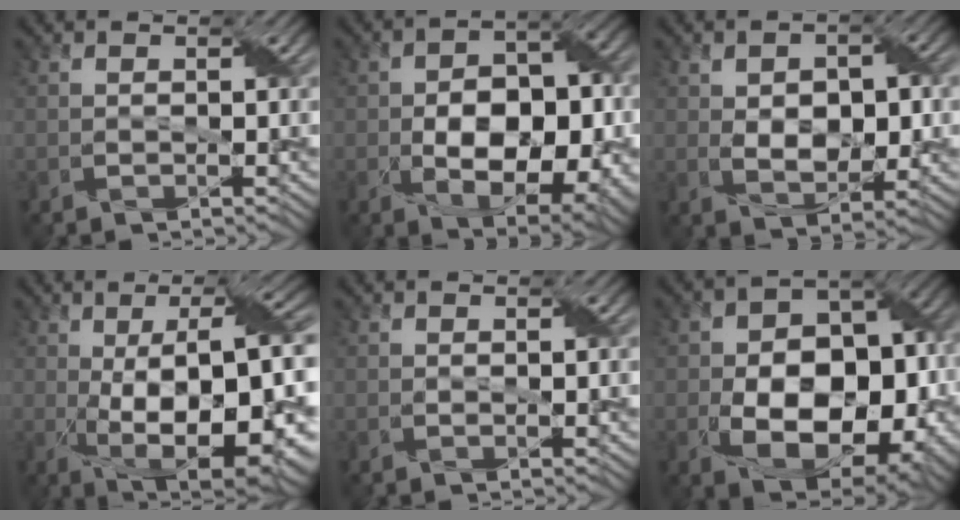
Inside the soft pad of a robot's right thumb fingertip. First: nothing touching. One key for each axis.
{"total": 12.3, "fx": -2.2, "fy": 7.3, "fz": 9.6, "tx": -0.150, "ty": -0.017, "tz": -0.024}
{"total": 6.8, "fx": 0.2, "fy": 4.2, "fz": 5.4, "tx": -0.092, "ty": -0.002, "tz": 0.006}
{"total": 16.6, "fx": -2.3, "fy": 6.0, "fz": 15.4, "tx": -0.234, "ty": -0.005, "tz": -0.020}
{"total": 0.8, "fx": 0.3, "fy": 0.3, "fz": 0.7, "tx": -0.013, "ty": -0.001, "tz": 0.008}
{"total": 14.8, "fx": -3.4, "fy": 9.8, "fz": 10.5, "tx": -0.159, "ty": -0.029, "tz": -0.053}